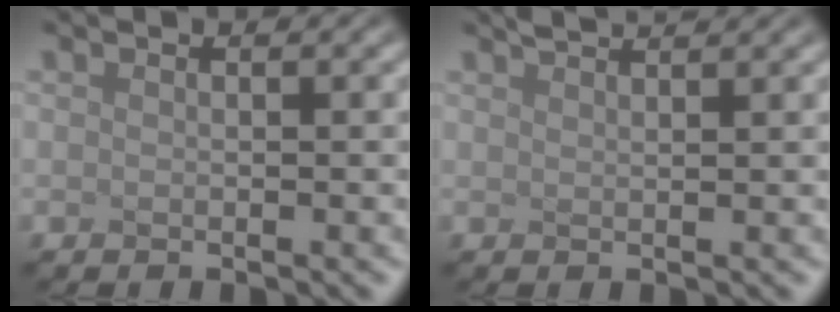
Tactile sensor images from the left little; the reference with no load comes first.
{"total": 2.7, "force": [2.4, 0.5, 1.2], "torque": [-0.003, 0.016, 0.014]}